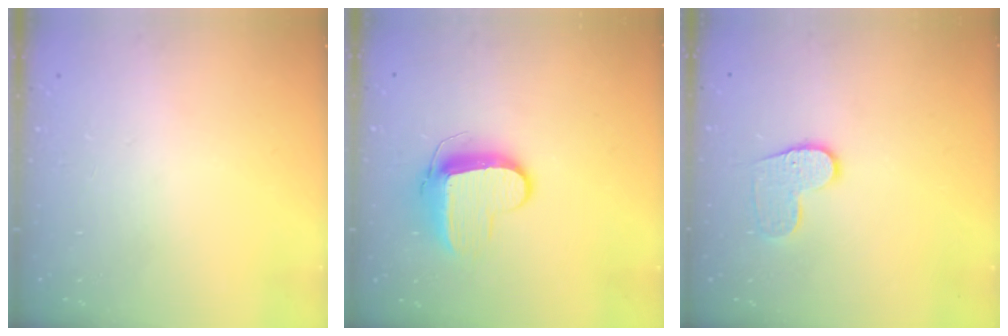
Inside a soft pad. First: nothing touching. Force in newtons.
{"total": 9.6, "press": 9.6, "slide": 0.8}
{"total": 9.2, "press": 9.2, "slide": 0.3}